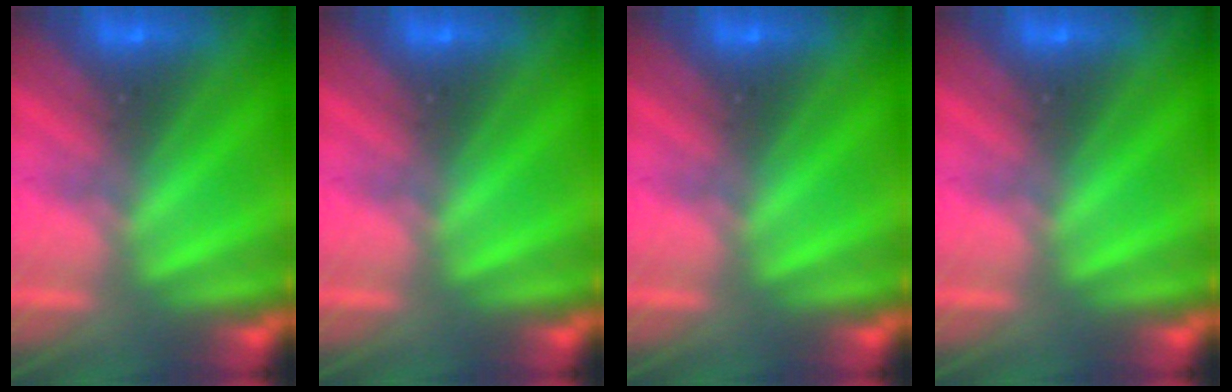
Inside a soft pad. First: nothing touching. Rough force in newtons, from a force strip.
{"total": 0.0}
{"total": 0.0}
{"total": 0.0}